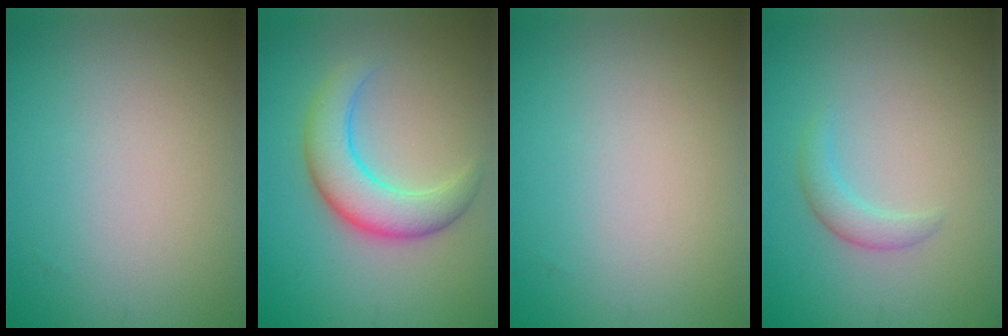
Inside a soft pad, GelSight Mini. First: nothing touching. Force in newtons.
{"total": 5.0, "press": 5.0, "slide": 0.2}
{"total": 0.0}
{"total": 1.7, "press": 1.7, "slide": 0.2}